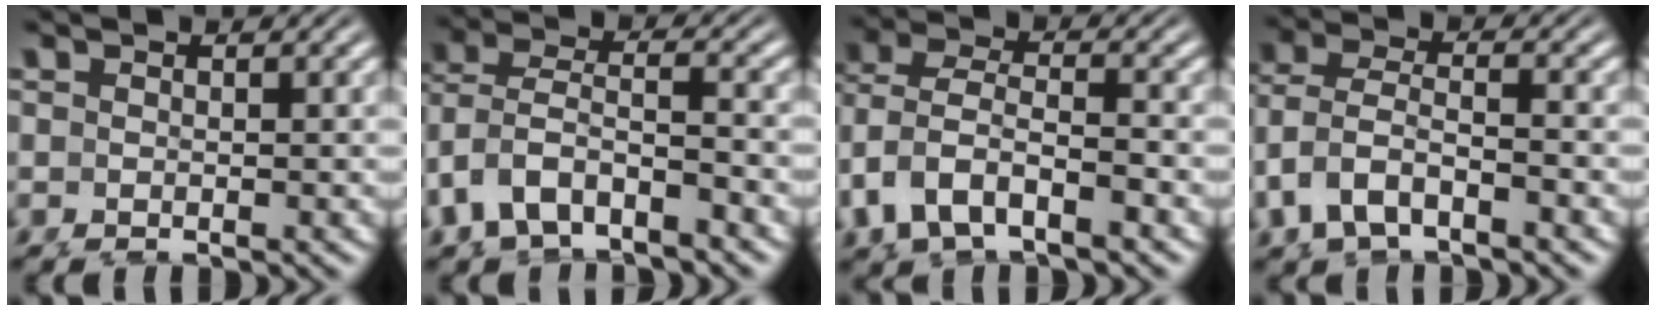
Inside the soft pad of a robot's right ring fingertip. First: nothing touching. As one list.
[{"total": 7.1, "force": [-1.4, 6.4, 2.7], "torque": [-0.098, -0.027, -0.019]}, {"total": 6.1, "force": [-0.5, 5.1, 3.4], "torque": [-0.107, -0.034, 0.009]}, {"total": 5.7, "force": [-0.3, 4.9, 2.8], "torque": [-0.100, -0.032, 0.009]}]